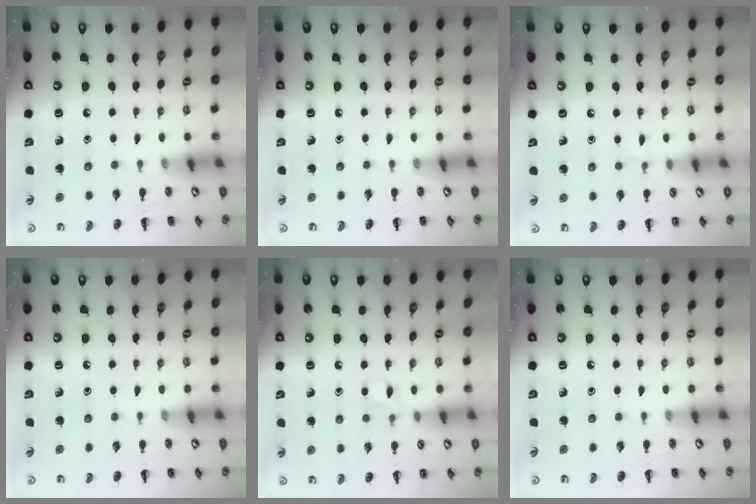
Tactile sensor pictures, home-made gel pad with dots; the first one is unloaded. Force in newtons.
{"total": 0.0}
{"total": 3.5, "press": 3.3, "slide": 1.2}
{"total": 0.0}
{"total": 5.9, "press": 5.6, "slide": 2.0}
{"total": 0.0}